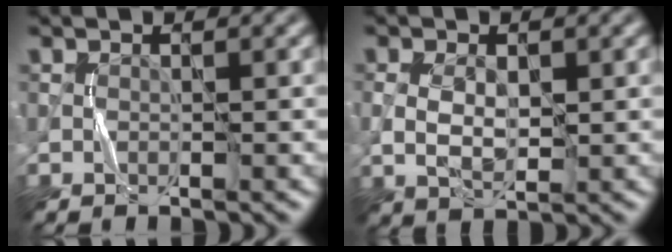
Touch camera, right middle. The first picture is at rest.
{"total": 3.3, "force": [0.2, 1.9, 2.6], "torque": [-0.056, -0.001, 0.005]}